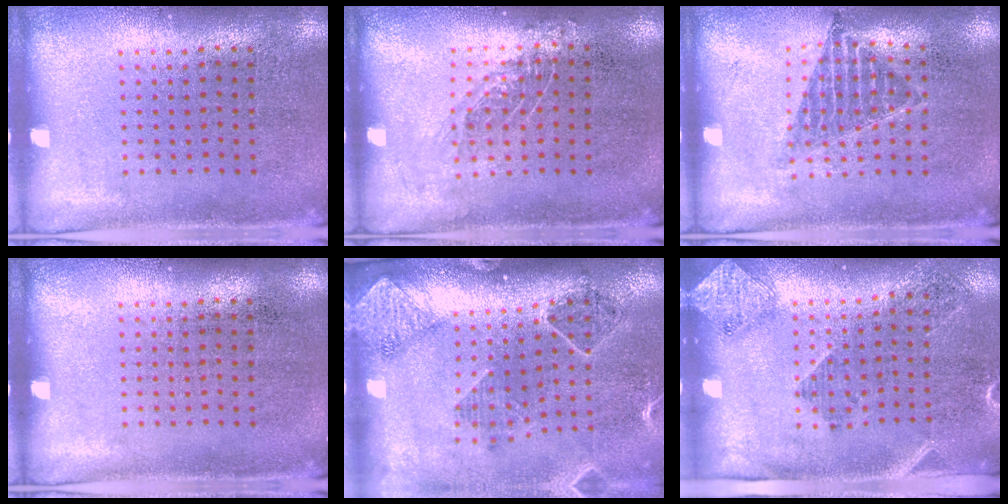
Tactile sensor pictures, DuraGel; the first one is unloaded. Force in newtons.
{"total": 0.8, "press": 0.8, "slide": 0.2}
{"total": 1.0, "press": 0.9, "slide": 0.4}
{"total": 0.0}
{"total": 1.5, "press": 1.5, "slide": 0.0}
{"total": 1.8, "press": 1.4, "slide": 1.2}